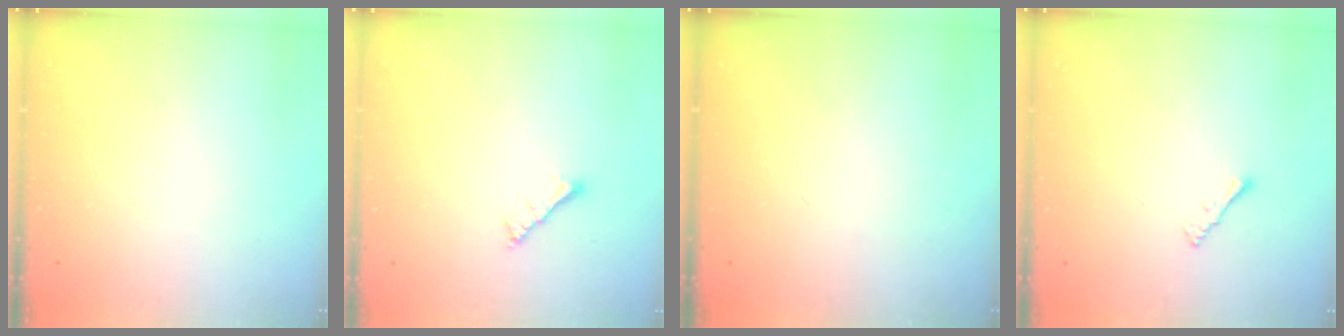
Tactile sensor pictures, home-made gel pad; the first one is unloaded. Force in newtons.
{"total": 2.8, "press": 2.8, "slide": 0.6}
{"total": 0.0}
{"total": 1.3, "press": 1.3, "slide": 0.4}